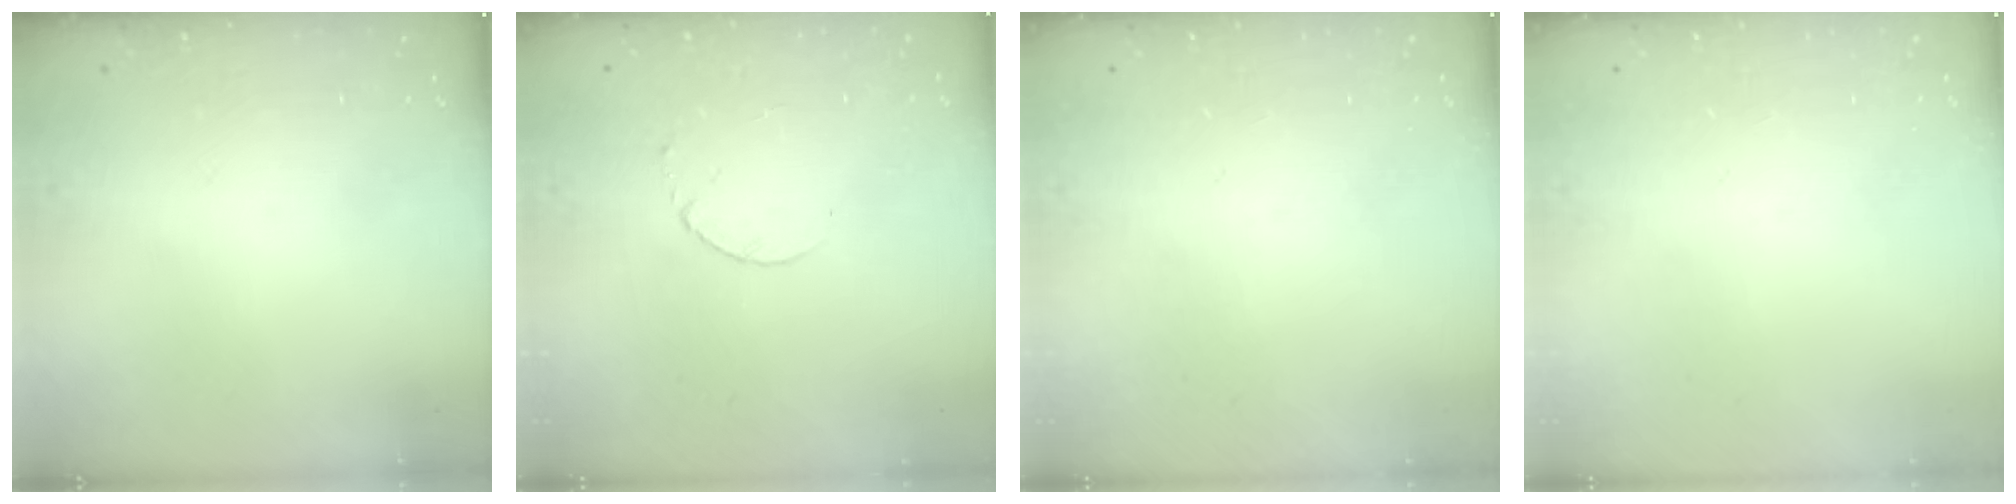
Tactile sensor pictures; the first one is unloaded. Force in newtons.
{"total": 2.6, "press": 2.6, "slide": 0.3}
{"total": 0.0}
{"total": 0.0}